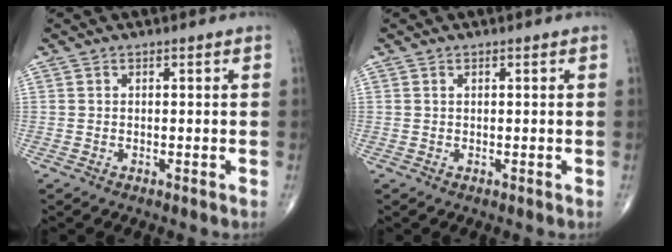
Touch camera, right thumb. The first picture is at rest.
{"total": 0.0}